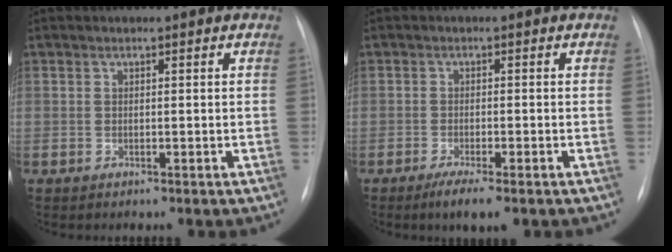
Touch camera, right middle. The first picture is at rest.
{"total": 4.2, "force": [-2.8, 0.5, 3.2], "torque": [-0.054, -0.011, -0.043]}